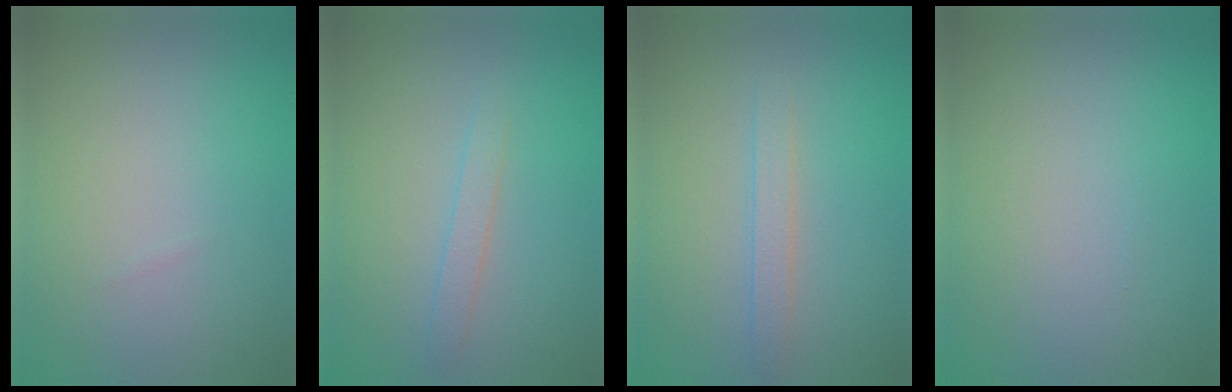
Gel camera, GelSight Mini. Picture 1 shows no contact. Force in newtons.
{"total": 1.3, "press": 1.3, "slide": 0.0}
{"total": 1.7, "press": 1.7, "slide": 0.0}
{"total": 0.0}